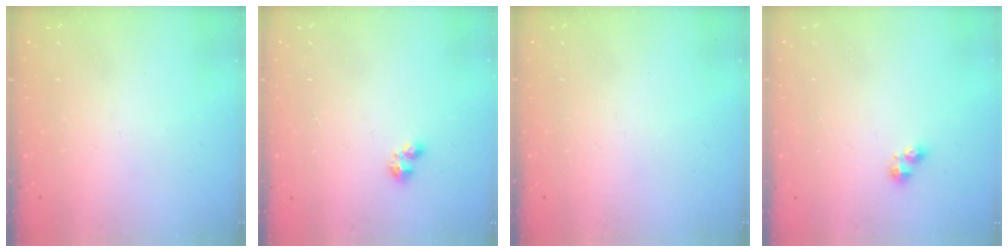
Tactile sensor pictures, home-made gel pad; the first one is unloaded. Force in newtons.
{"total": 2.4, "press": 2.4, "slide": 0.4}
{"total": 0.0}
{"total": 2.9, "press": 2.8, "slide": 0.4}